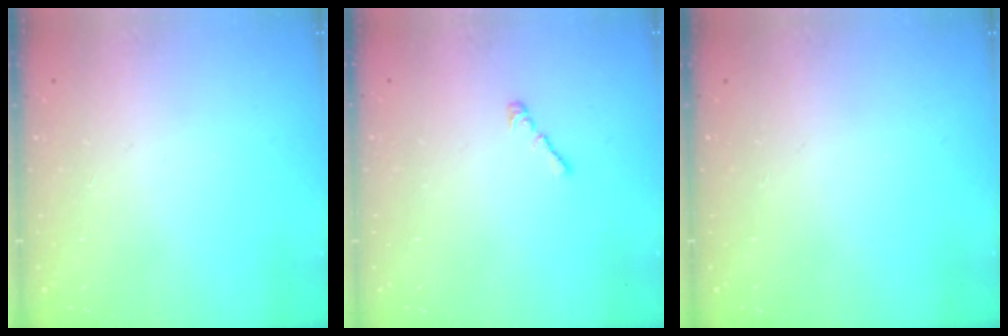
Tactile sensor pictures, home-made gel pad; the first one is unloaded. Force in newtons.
{"total": 2.2, "press": 2.1, "slide": 0.6}
{"total": 0.0}